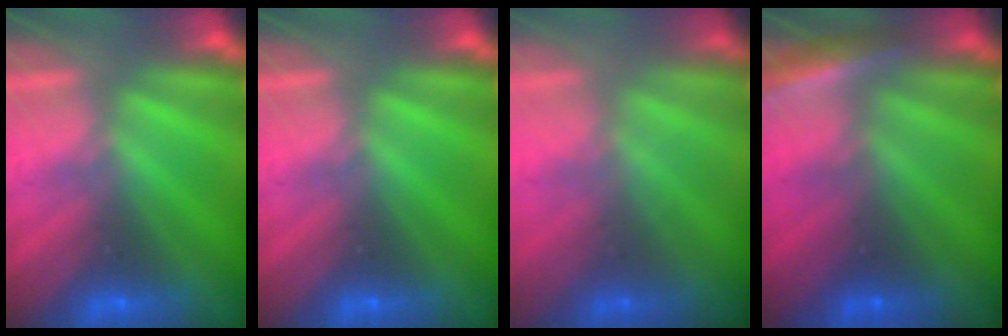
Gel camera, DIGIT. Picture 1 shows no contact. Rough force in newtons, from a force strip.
{"total": 0.0}
{"total": 1.3}
{"total": 2.9}